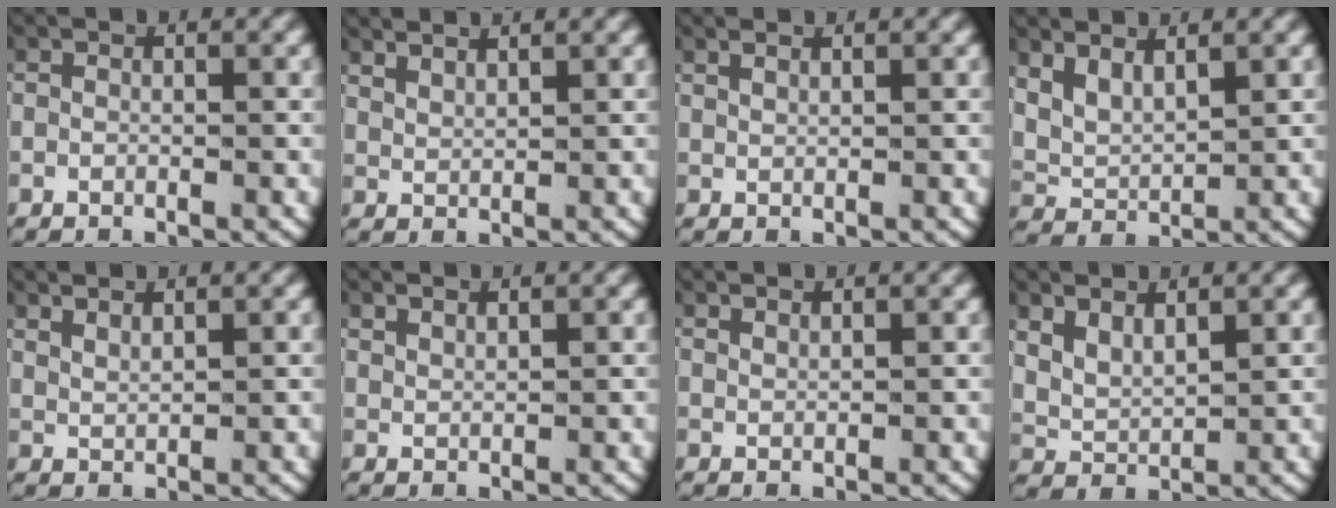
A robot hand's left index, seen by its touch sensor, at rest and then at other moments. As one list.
[{"total": 2.6, "force": [2.6, 0.1, 0.5], "torque": [-0.018, -0.002, 0.051]}, {"total": 1.2, "force": [1.1, -0.3, 0.1], "torque": [-0.007, -0.001, 0.025]}, {"total": 4.5, "force": [1.7, 3.5, 2.1], "torque": [-0.069, -0.009, 0.029]}, {"total": 2.1, "force": [2.0, 0.2, 0.5], "torque": [-0.019, -0.003, 0.044]}, {"total": 1.4, "force": [1.4, -0.1, 0.0], "torque": [-0.006, -0.004, 0.034]}, {"total": 1.4, "force": [1.3, -0.2, 0.1], "torque": [-0.005, -0.001, 0.029]}, {"total": 4.0, "force": [1.5, 3.2, 1.8], "torque": [-0.060, -0.012, 0.027]}]